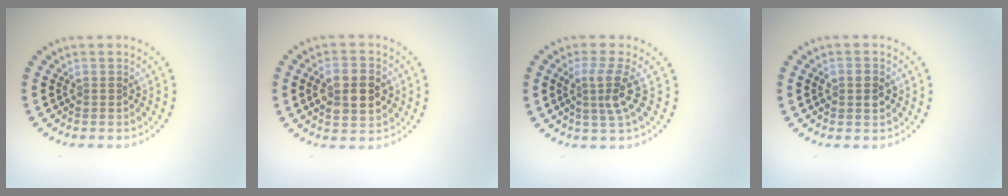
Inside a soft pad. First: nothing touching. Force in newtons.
{"total": 5.0, "press": 5.0, "slide": 0.2}
{"total": 2.9, "press": 2.2, "slide": 2.0}
{"total": 2.4, "press": 2.4, "slide": 0.1}